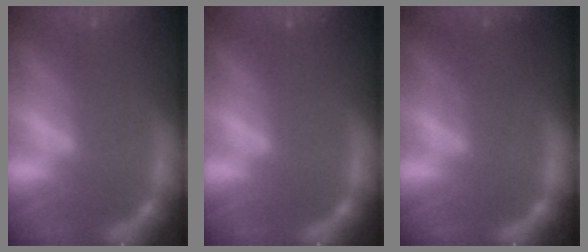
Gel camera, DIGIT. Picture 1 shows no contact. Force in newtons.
{"total": 0.0}
{"total": 2.4}